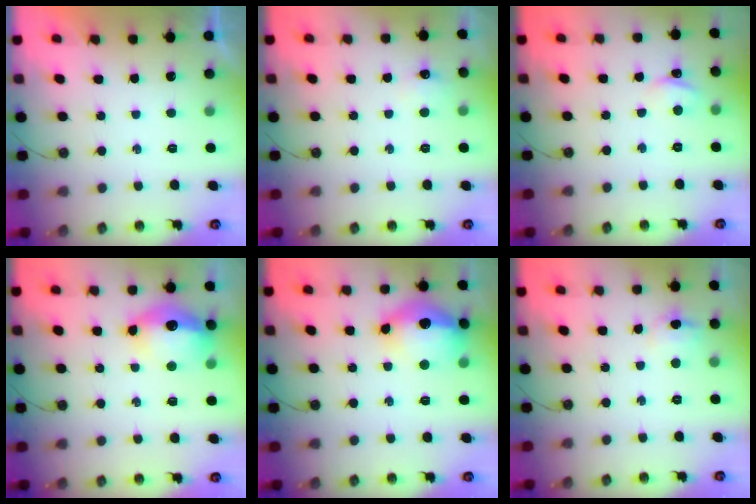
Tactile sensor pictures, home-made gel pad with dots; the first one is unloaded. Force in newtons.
{"total": 5.3, "press": 5.3, "slide": 0.7}
{"total": 3.0, "press": 3.0, "slide": 0.4}
{"total": 13.4, "press": 13.4, "slide": 1.2}
{"total": 16.2, "press": 16.1, "slide": 1.5}
{"total": 4.8, "press": 4.6, "slide": 1.2}